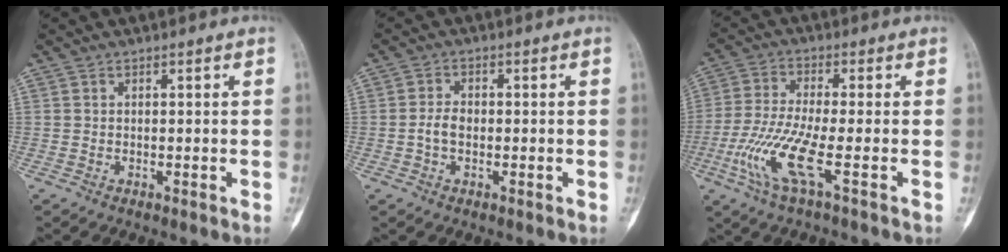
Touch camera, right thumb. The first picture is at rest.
{"total": 3.1, "force": [-0.6, 2.0, 2.3], "torque": [-0.048, 0.010, -0.015]}
{"total": 10.3, "force": [-3.6, 1.3, 9.5], "torque": [-0.231, 0.000, -0.080]}